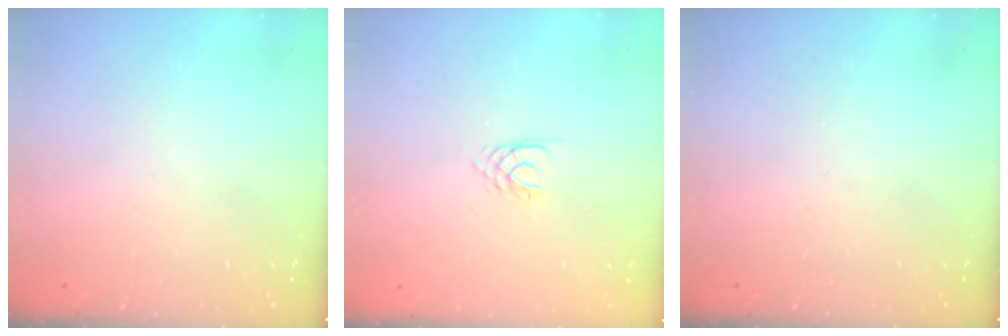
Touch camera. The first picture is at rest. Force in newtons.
{"total": 1.7, "press": 1.7, "slide": 0.2}
{"total": 0.0}